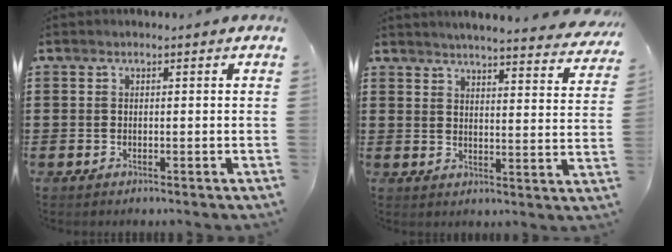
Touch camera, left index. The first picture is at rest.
{"total": 4.3, "force": [4.2, -0.5, 1.0], "torque": [-0.039, -0.029, 0.071]}